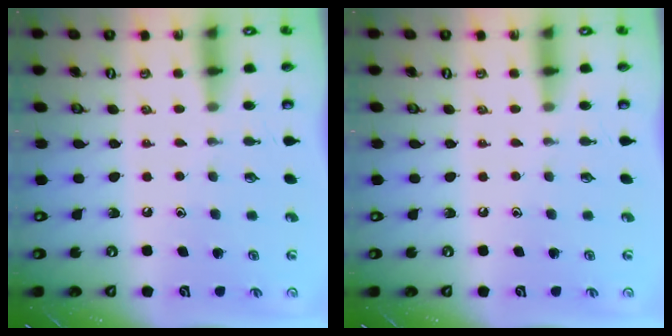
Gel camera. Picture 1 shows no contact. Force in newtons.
{"total": 0.0}